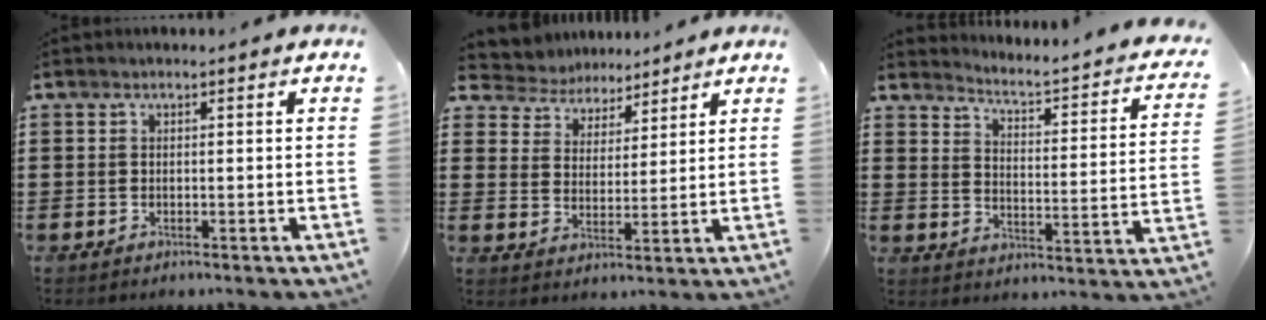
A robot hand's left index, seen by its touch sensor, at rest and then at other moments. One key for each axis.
{"total": 4.7, "fx": 4.2, "fy": 2.1, "fz": -0.3, "tx": -0.025, "ty": -0.021, "tz": 0.072}
{"total": 1.9, "fx": 1.5, "fy": -0.2, "fz": 1.1, "tx": -0.039, "ty": -0.031, "tz": 0.010}